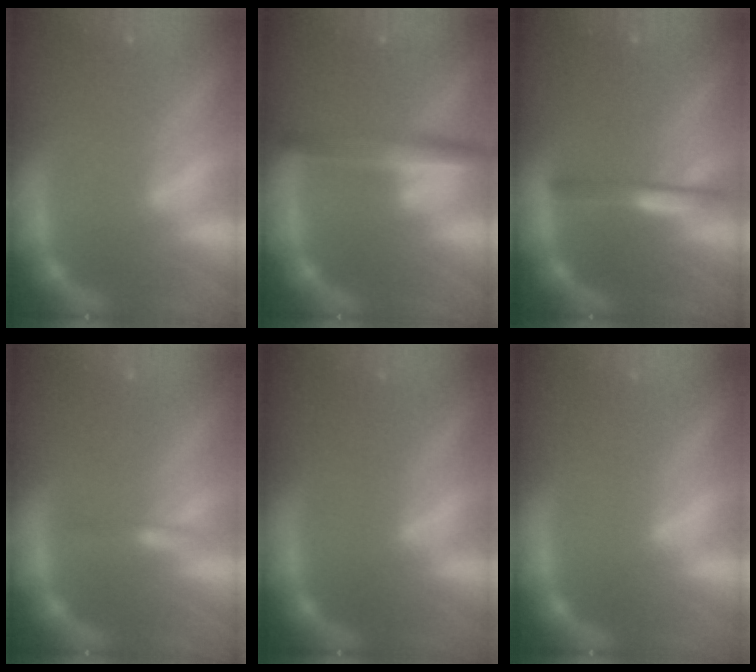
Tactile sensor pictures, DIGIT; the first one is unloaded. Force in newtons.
{"total": 4.0}
{"total": 2.4}
{"total": 0.9}
{"total": 0.0}
{"total": 0.0}